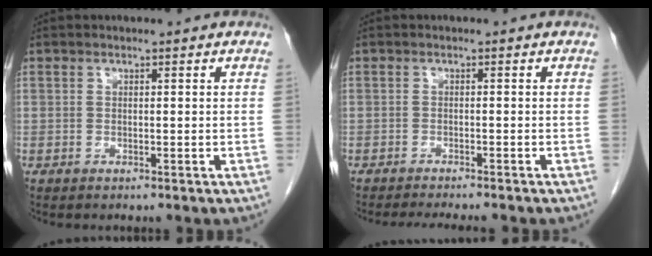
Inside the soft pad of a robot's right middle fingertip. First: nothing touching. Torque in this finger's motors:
{"motor_torque": [0.08, -0.04, 0.01, 0.01]}